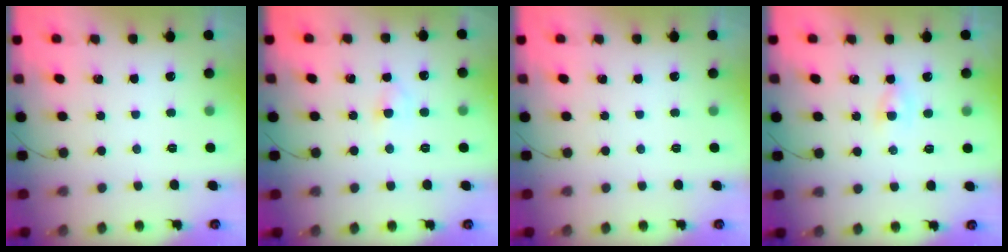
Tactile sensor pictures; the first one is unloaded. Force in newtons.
{"total": 3.6, "press": 3.4, "slide": 1.1}
{"total": 0.0}
{"total": 1.6, "press": 1.5, "slide": 0.6}